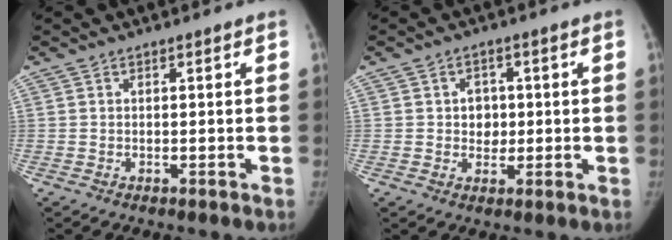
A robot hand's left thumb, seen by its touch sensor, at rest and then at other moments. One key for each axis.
{"total": 3.9, "fx": 0.3, "fy": 3.4, "fz": 2.0, "tx": 0.000, "ty": 0.004, "tz": 0.003}